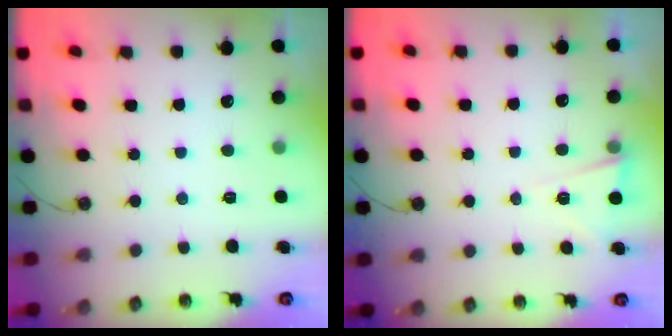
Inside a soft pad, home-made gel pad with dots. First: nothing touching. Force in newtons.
{"total": 2.8, "press": 2.4, "slide": 1.4}